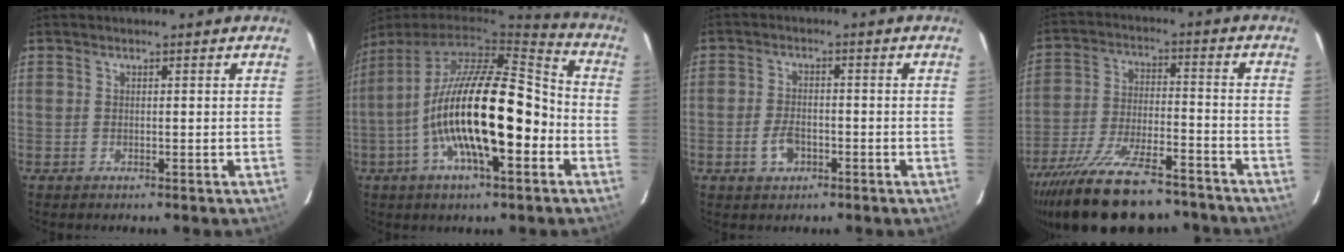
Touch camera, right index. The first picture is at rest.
{"total": 20.8, "force": [-5.5, 6.3, 19.0], "torque": [-0.327, -0.009, -0.100]}
{"total": 4.4, "force": [-1.9, 2.8, 2.8], "torque": [-0.062, 0.002, -0.031]}
{"total": 23.5, "force": [-19.1, 7.2, 11.7], "torque": [-0.228, -0.033, -0.292]}